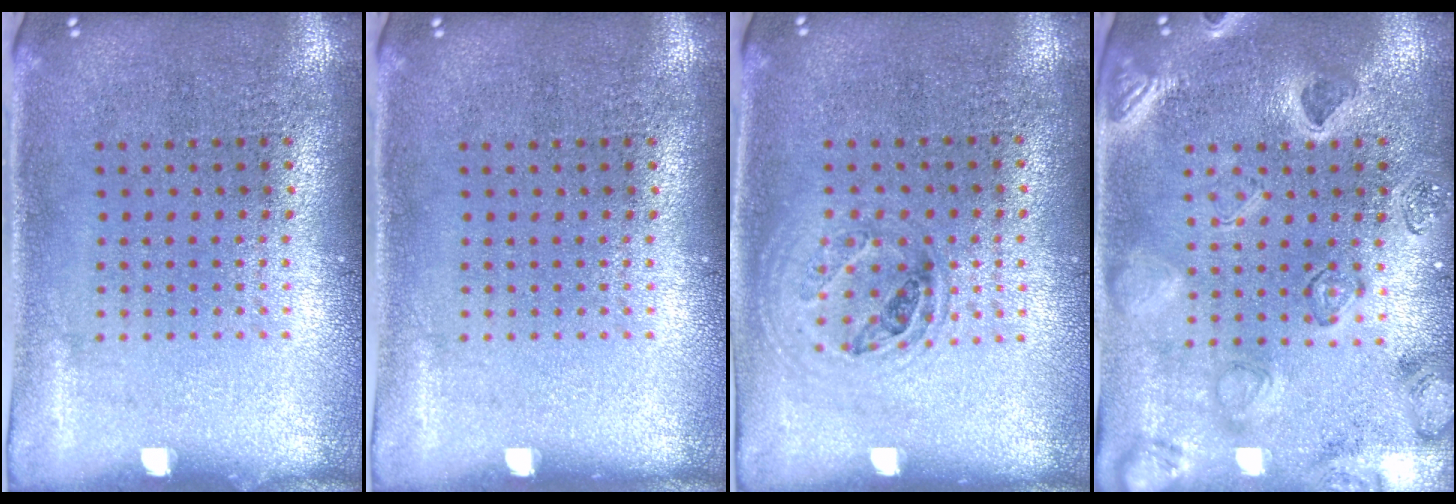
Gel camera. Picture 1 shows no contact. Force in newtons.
{"total": 0.0}
{"total": 1.0, "press": 0.9, "slide": 0.4}
{"total": 2.5, "press": 2.5, "slide": 0.5}